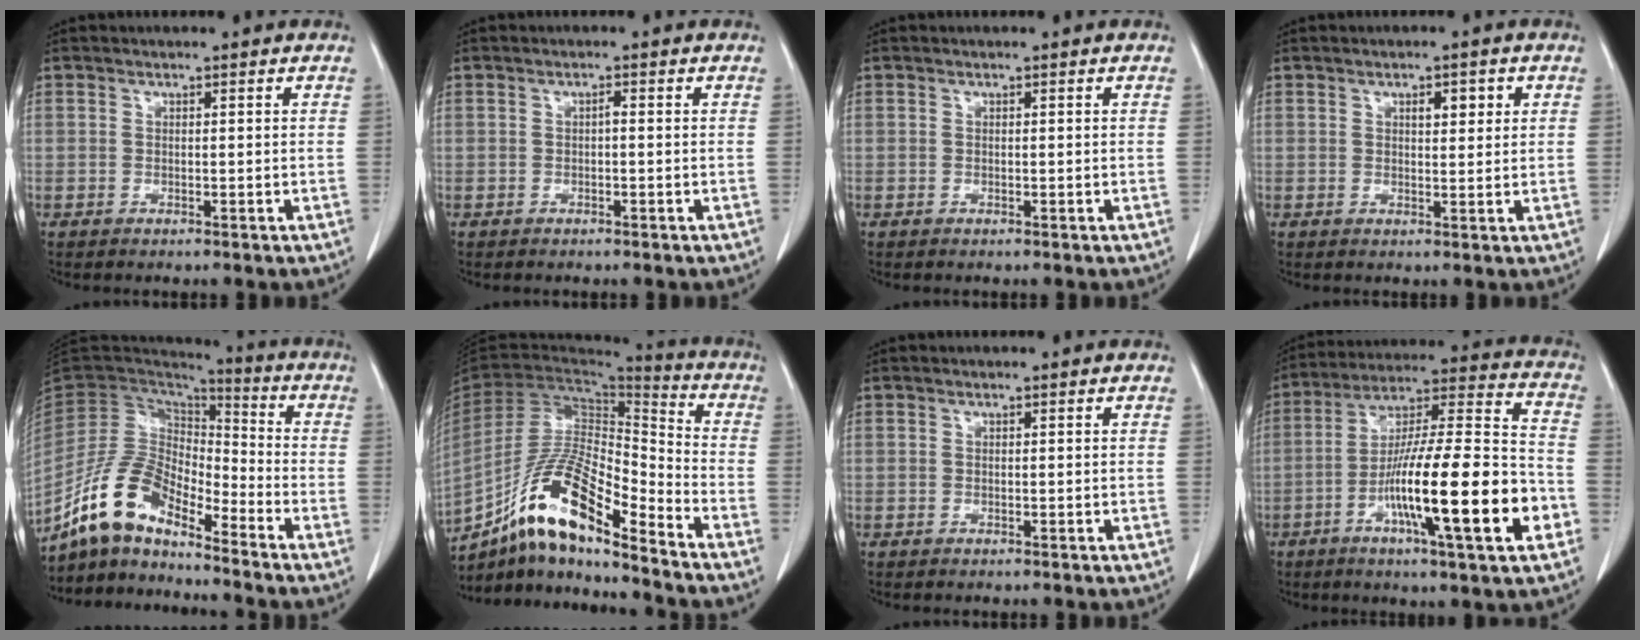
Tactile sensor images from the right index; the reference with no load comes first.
{"total": 0.6, "force": [-0.1, 0.2, 0.6], "torque": [-0.010, 0.003, -0.002]}
{"total": 0.0}
{"total": 3.0, "force": [1.2, 1.0, 2.5], "torque": [-0.037, 0.002, 0.018]}
{"total": 11.7, "force": [-9.6, 3.7, 5.6], "torque": [-0.121, 0.028, -0.184]}
{"total": 17.5, "force": [-12.0, 3.0, 12.4], "torque": [-0.238, -0.002, -0.218]}
{"total": 0.0}
{"total": 21.8, "force": [-7.5, 1.6, 20.5], "torque": [-0.325, -0.010, -0.124]}